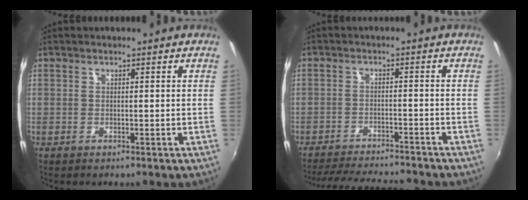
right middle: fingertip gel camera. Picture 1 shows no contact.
{"total": 13.9, "force": [-12.6, 1.8, 5.4], "torque": [-0.117, -0.011, -0.185]}